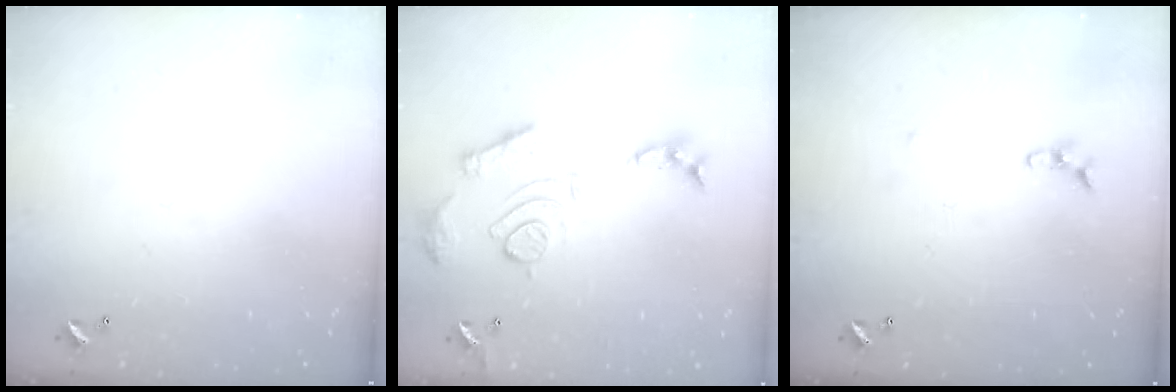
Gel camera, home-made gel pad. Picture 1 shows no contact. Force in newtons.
{"total": 14.5, "press": 14.4, "slide": 1.3}
{"total": 4.6, "press": 4.5, "slide": 0.7}